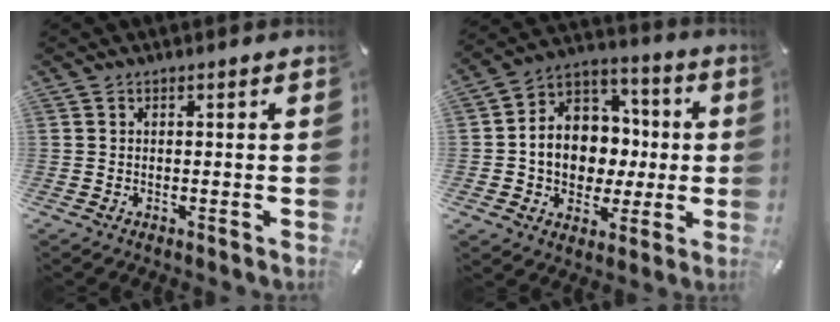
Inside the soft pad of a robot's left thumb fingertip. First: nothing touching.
{"total": 12.6, "force": [-1.2, 11.3, 5.6], "torque": [-0.105, -0.001, -0.015]}